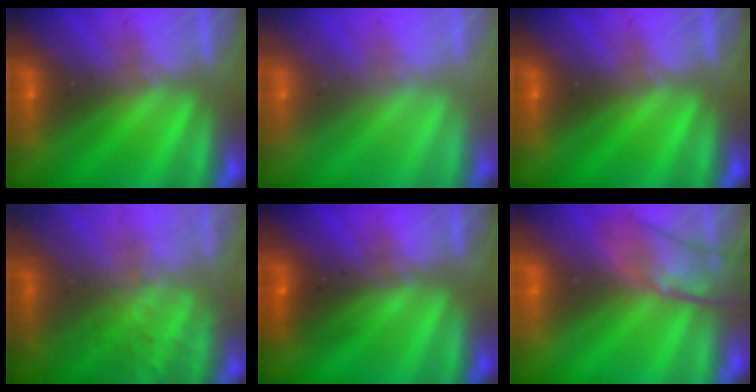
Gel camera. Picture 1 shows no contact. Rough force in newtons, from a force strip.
{"total": 2.9}
{"total": 0.0}
{"total": 7.4}
{"total": 2.6}
{"total": 2.9}